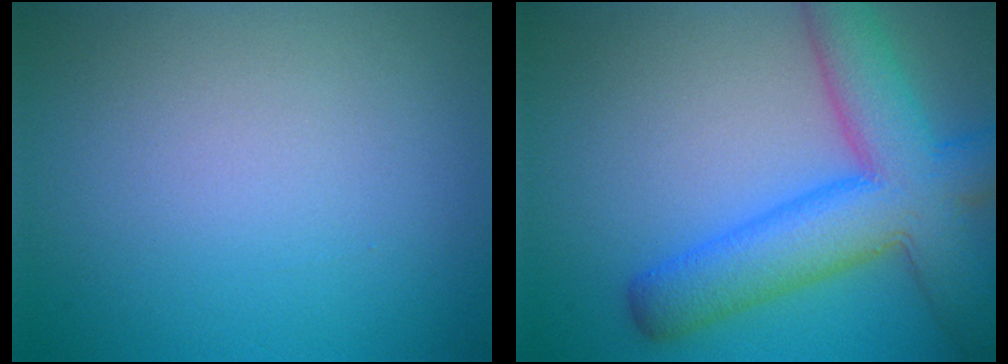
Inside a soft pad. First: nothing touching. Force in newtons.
{"total": 9.1, "press": 9.1, "slide": 0.4}